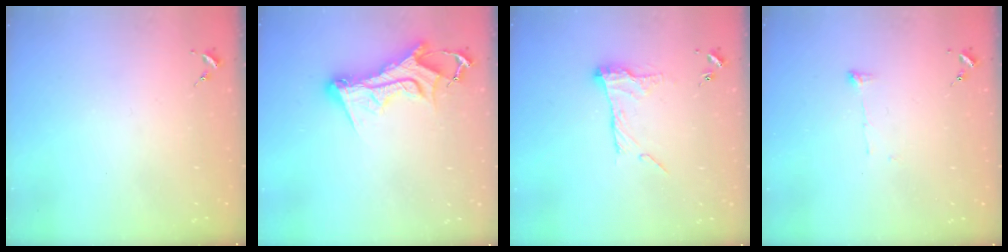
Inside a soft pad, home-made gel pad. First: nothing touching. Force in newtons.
{"total": 12.7, "press": 12.6, "slide": 1.3}
{"total": 12.3, "press": 12.3, "slide": 0.8}
{"total": 4.6, "press": 4.5, "slide": 0.7}